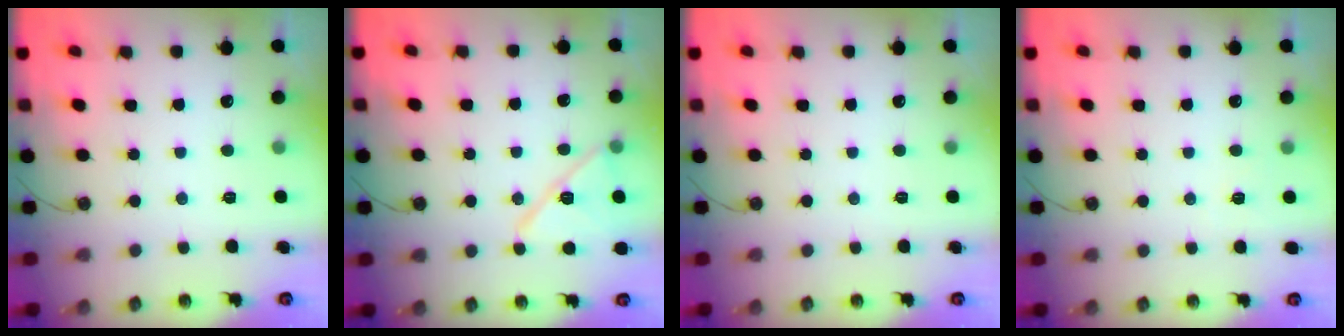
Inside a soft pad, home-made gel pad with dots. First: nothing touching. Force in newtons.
{"total": 12.5, "press": 12.5, "slide": 1.2}
{"total": 0.0}
{"total": 3.4, "press": 2.9, "slide": 1.7}